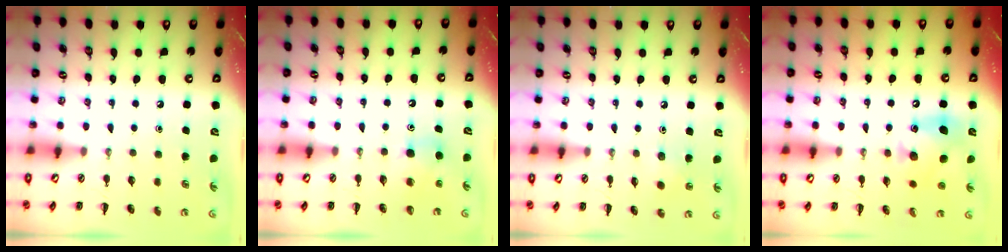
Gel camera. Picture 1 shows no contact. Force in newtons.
{"total": 5.1, "press": 5.0, "slide": 1.1}
{"total": 3.9, "press": 3.7, "slide": 1.2}
{"total": 11.2, "press": 11.1, "slide": 1.3}